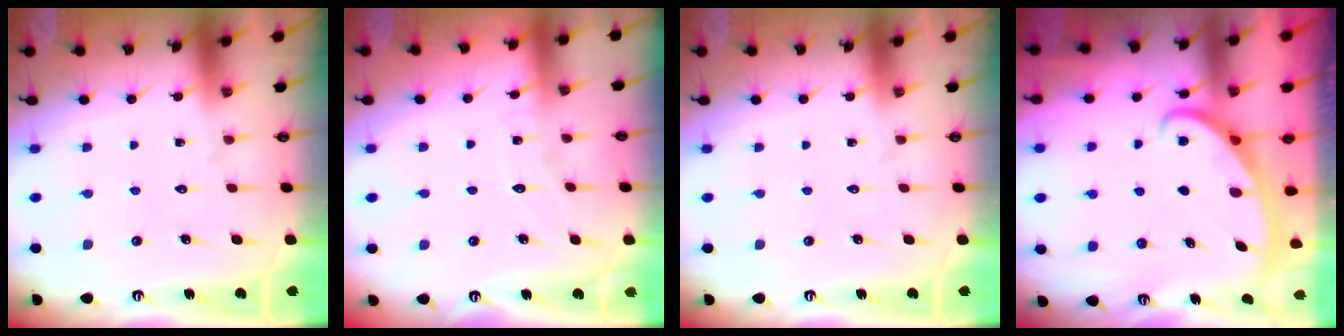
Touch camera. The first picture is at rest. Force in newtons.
{"total": 4.1, "press": 4.1, "slide": 0.4}
{"total": 0.0}
{"total": 2.7, "press": 2.6, "slide": 0.4}